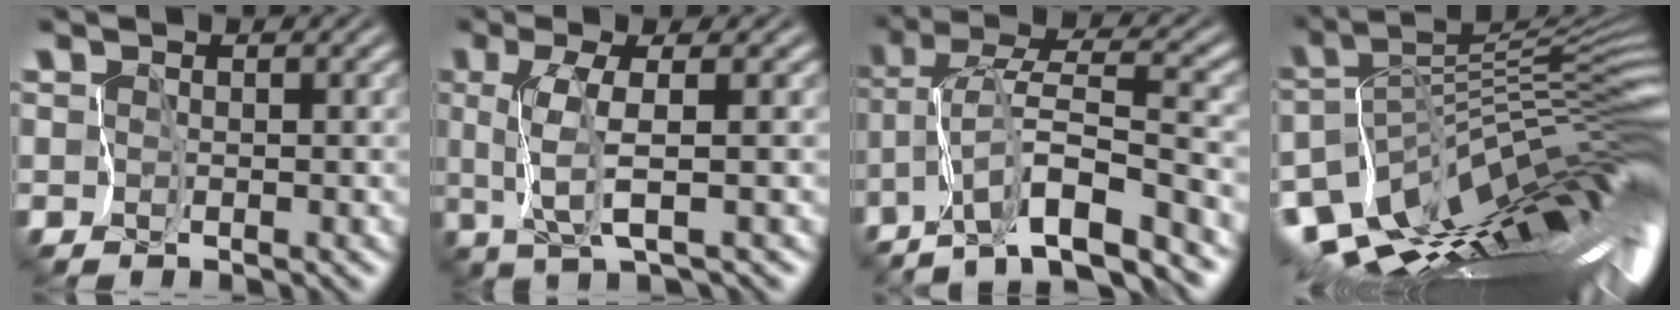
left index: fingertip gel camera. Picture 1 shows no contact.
{"total": 3.5, "force": [0.7, -0.4, 3.4], "torque": [-0.087, 0.000, 0.010]}
{"total": 8.4, "force": [-5.8, 0.8, 6.1], "torque": [-0.106, 0.018, -0.115]}
{"total": 12.7, "force": [-3.4, 3.9, 11.6], "torque": [-0.210, 0.003, -0.051]}